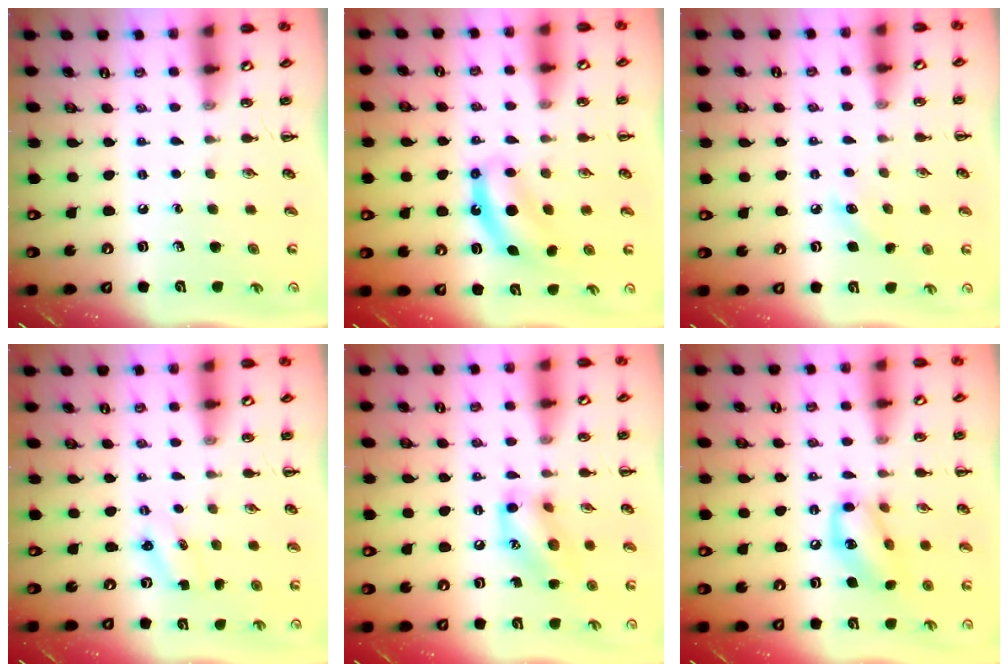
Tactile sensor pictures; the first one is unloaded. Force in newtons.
{"total": 8.5, "press": 8.4, "slide": 1.2}
{"total": 5.8, "press": 5.6, "slide": 1.4}
{"total": 2.3, "press": 2.2, "slide": 0.7}
{"total": 12.4, "press": 12.4, "slide": 0.8}
{"total": 12.7, "press": 12.5, "slide": 2.2}